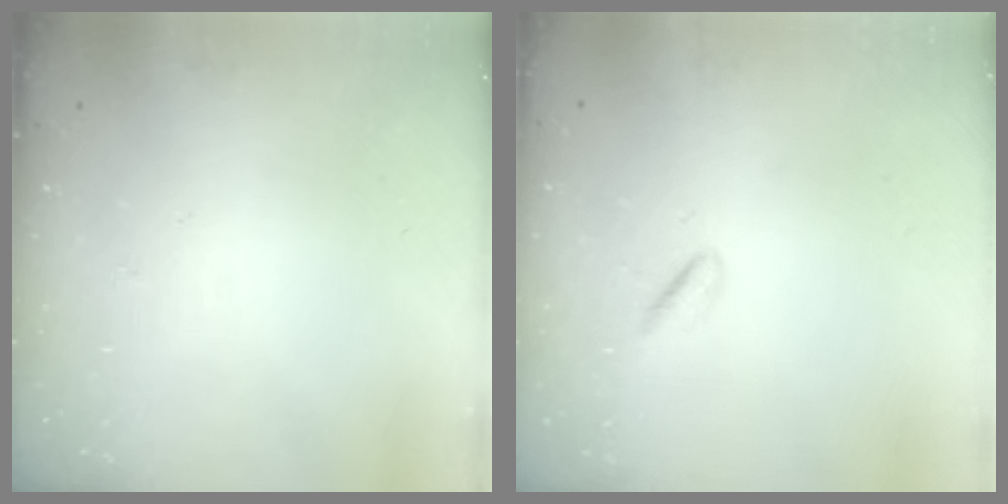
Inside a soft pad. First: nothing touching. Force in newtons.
{"total": 1.0, "press": 0.7, "slide": 0.7}